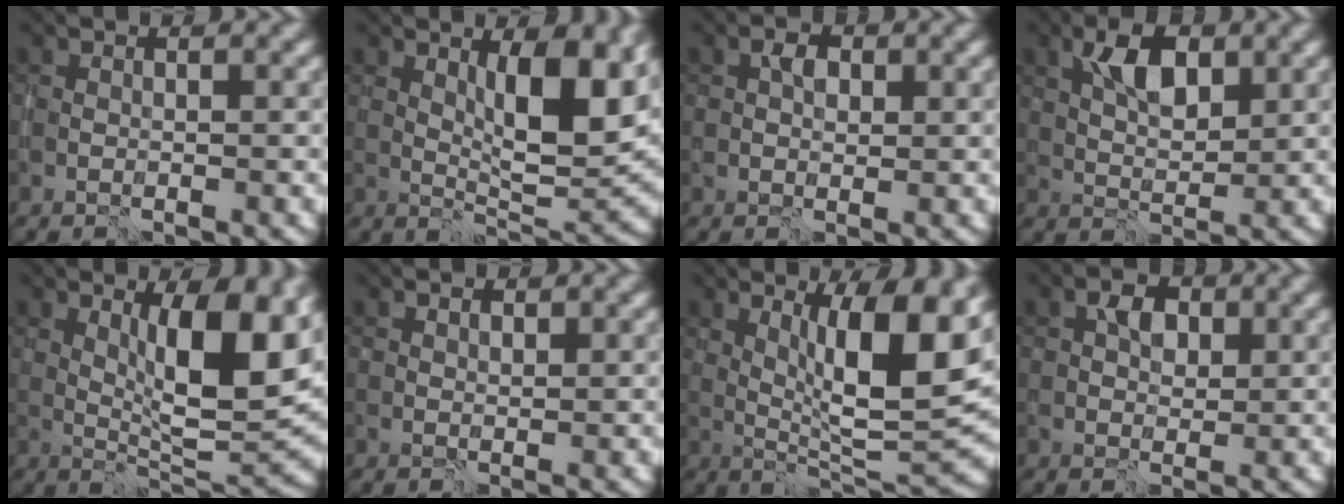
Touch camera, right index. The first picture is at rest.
{"total": 7.8, "force": [2.6, 2.6, 6.9], "torque": [-0.104, -0.007, 0.045]}
{"total": 2.2, "force": [0.6, 1.6, 1.4], "torque": [-0.026, 0.004, 0.011]}
{"total": 4.2, "force": [1.8, 2.1, 3.3], "torque": [-0.060, 0.005, 0.032]}
{"total": 9.2, "force": [2.6, 2.6, 8.5], "torque": [-0.126, -0.009, 0.047]}
{"total": 1.0, "force": [0.8, 0.5, 0.3], "torque": [-0.004, -0.002, 0.019]}
{"total": 9.9, "force": [2.6, 2.4, 9.3], "torque": [-0.140, -0.009, 0.048]}
{"total": 2.8, "force": [0.9, 2.0, 1.7], "torque": [-0.029, 0.004, 0.016]}